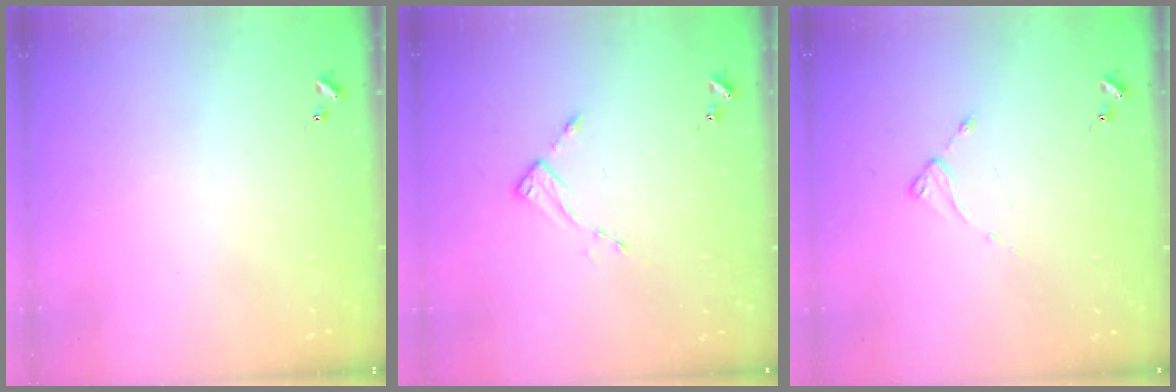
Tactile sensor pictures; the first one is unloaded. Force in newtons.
{"total": 2.6, "press": 2.6, "slide": 0.4}
{"total": 2.4, "press": 2.4, "slide": 0.3}